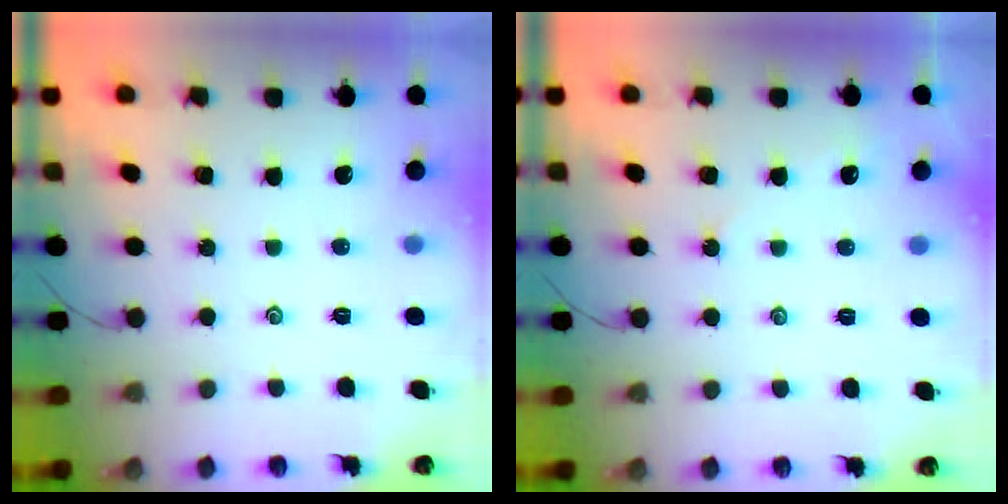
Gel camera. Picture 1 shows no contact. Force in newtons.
{"total": 3.3, "press": 3.2, "slide": 0.4}